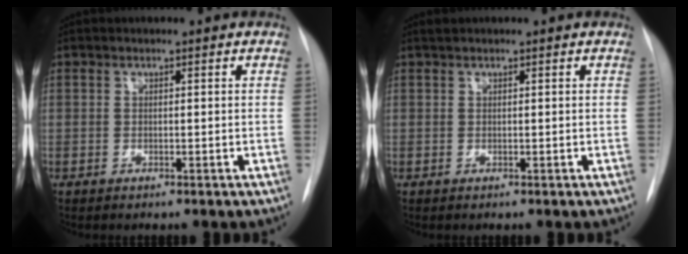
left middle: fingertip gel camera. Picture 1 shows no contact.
{"total": 0.7, "force": [0.6, 0.0, 0.3], "torque": [-0.010, 0.012, 0.015]}